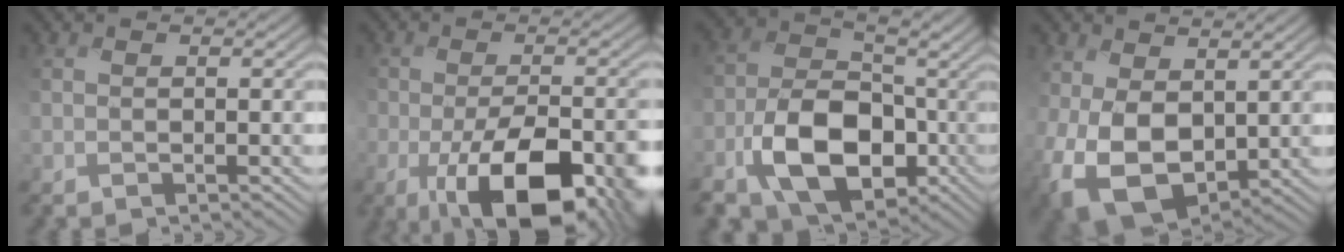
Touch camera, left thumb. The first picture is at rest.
{"total": 14.9, "force": [-6.7, 6.9, 11.4], "torque": [-0.179, -0.034, -0.088]}
{"total": 11.8, "force": [-4.5, 7.8, 7.7], "torque": [-0.161, -0.021, -0.088]}
{"total": 10.8, "force": [0.0, 7.4, 8.0], "torque": [-0.206, -0.026, 0.002]}